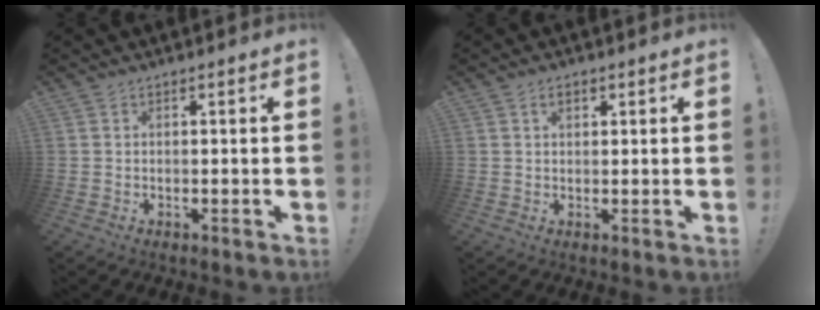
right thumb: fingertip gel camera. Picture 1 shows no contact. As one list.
[{"total": 2.1, "force": [0.9, 1.2, 1.4], "torque": [-0.021, 0.003, 0.014]}]